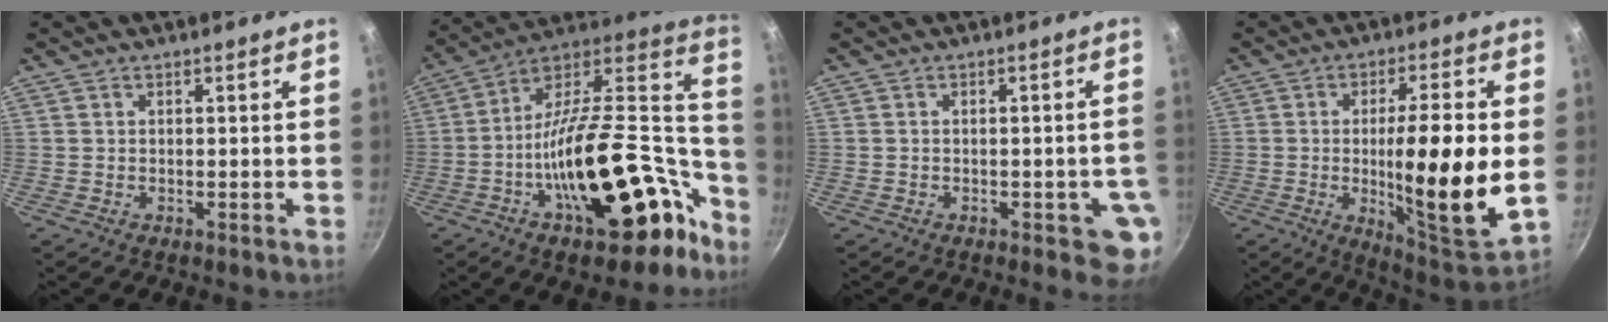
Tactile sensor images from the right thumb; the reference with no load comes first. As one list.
[{"total": 32.5, "force": [-12.9, 15.5, 25.5], "torque": [-0.341, 0.088, -0.200]}, {"total": 6.0, "force": [-1.8, 2.6, 5.1], "torque": [-0.032, 0.013, -0.018]}, {"total": 18.9, "force": [-1.5, 3.9, 18.5], "torque": [-0.288, -0.014, -0.019]}]